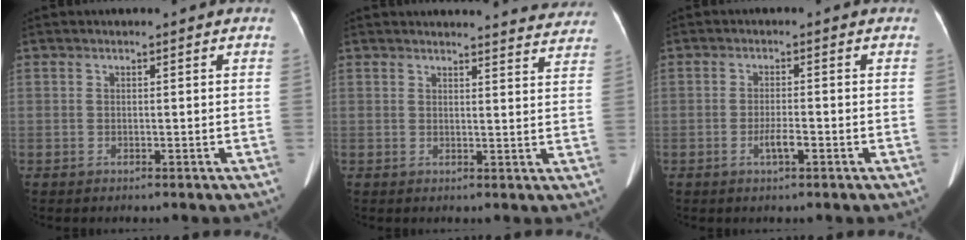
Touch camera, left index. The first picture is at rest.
{"total": 12.5, "force": [12.3, 1.4, 1.8], "torque": [0.007, -0.038, 0.114]}
{"total": 2.4, "force": [-1.0, 0.3, 2.1], "torque": [-0.040, -0.001, -0.019]}